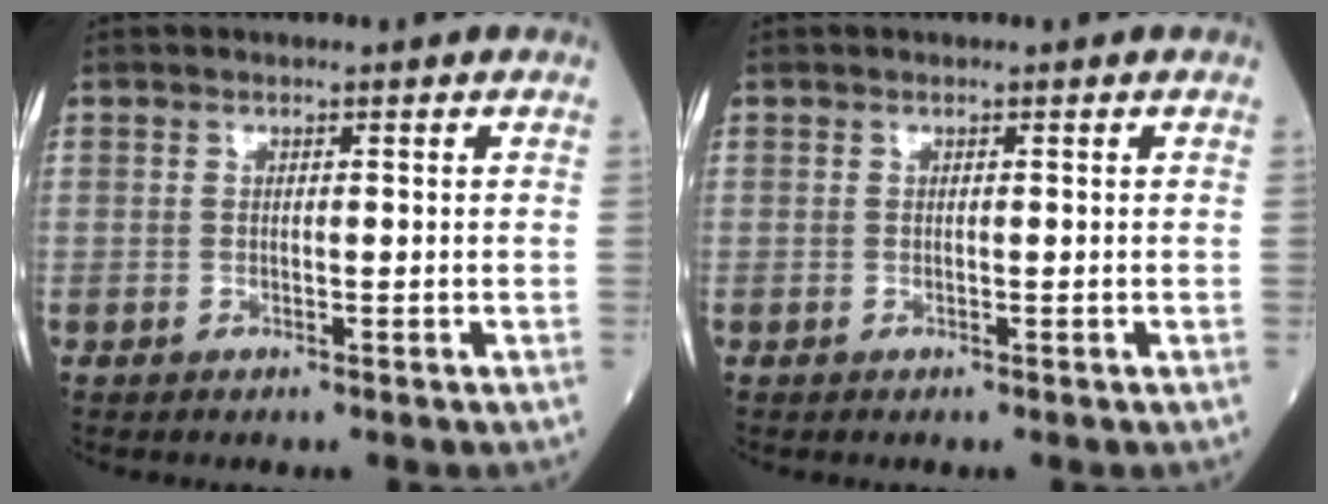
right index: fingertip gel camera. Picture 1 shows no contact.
{"total": 0.0}